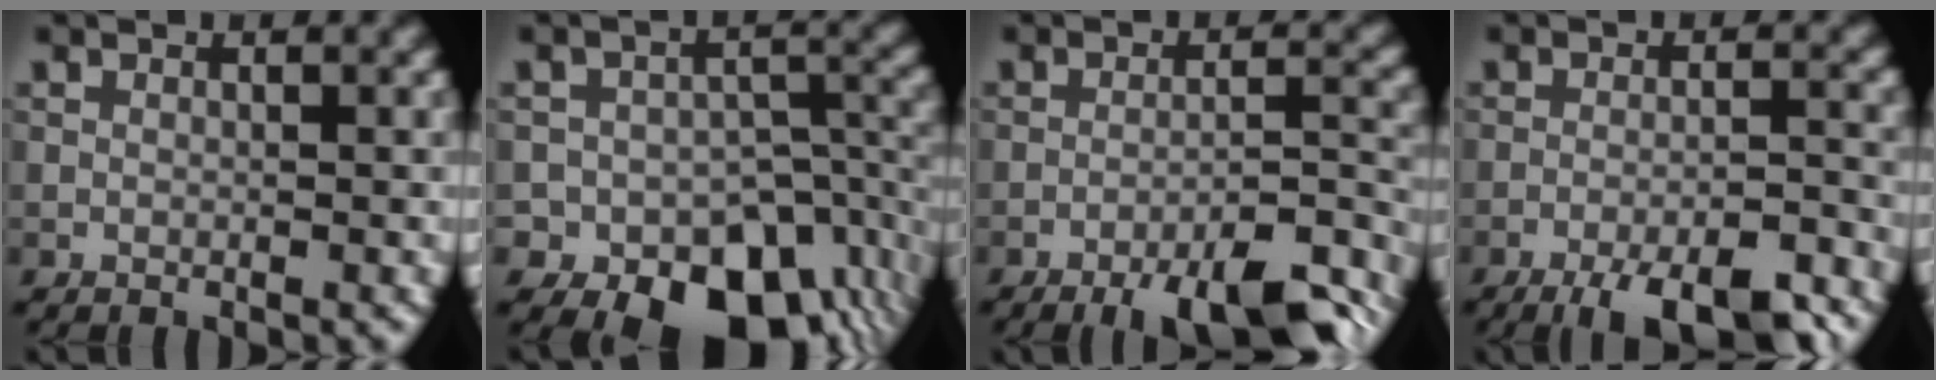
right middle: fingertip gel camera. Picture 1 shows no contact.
{"total": 12.4, "force": [-6.7, 8.5, 6.2], "torque": [-0.078, 0.002, -0.080]}
{"total": 10.0, "force": [-7.5, 2.2, 6.2], "torque": [-0.090, -0.008, -0.100]}
{"total": 8.6, "force": [-6.6, 2.1, 5.1], "torque": [-0.079, -0.014, -0.094]}